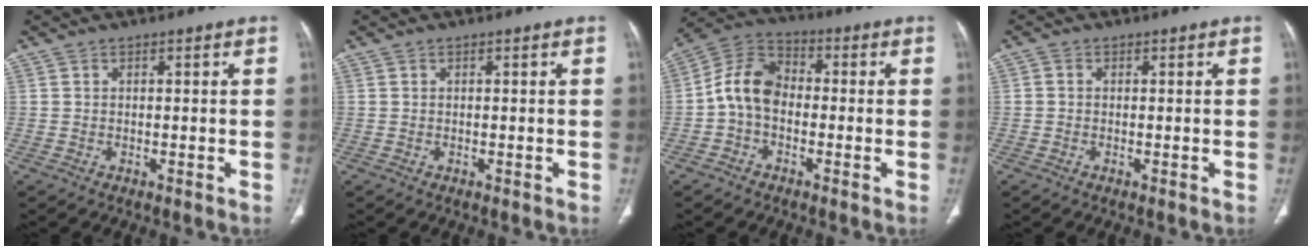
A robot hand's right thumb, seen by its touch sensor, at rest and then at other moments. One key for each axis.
{"total": 0.0}
{"total": 9.0, "fx": -1.4, "fy": 6.4, "fz": 6.1, "tx": -0.100, "ty": 0.032, "tz": -0.042}
{"total": 0.6, "fx": -0.1, "fy": 0.5, "fz": 0.3, "tx": -0.003, "ty": 0.001, "tz": -0.004}